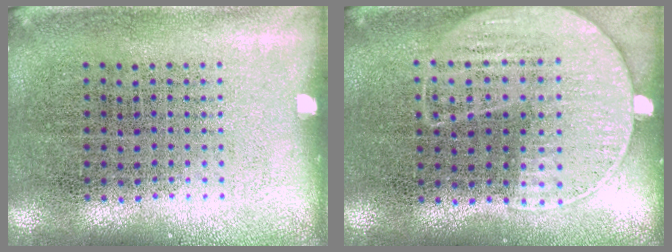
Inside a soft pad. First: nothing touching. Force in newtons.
{"total": 1.3, "press": 1.0, "slide": 0.7}